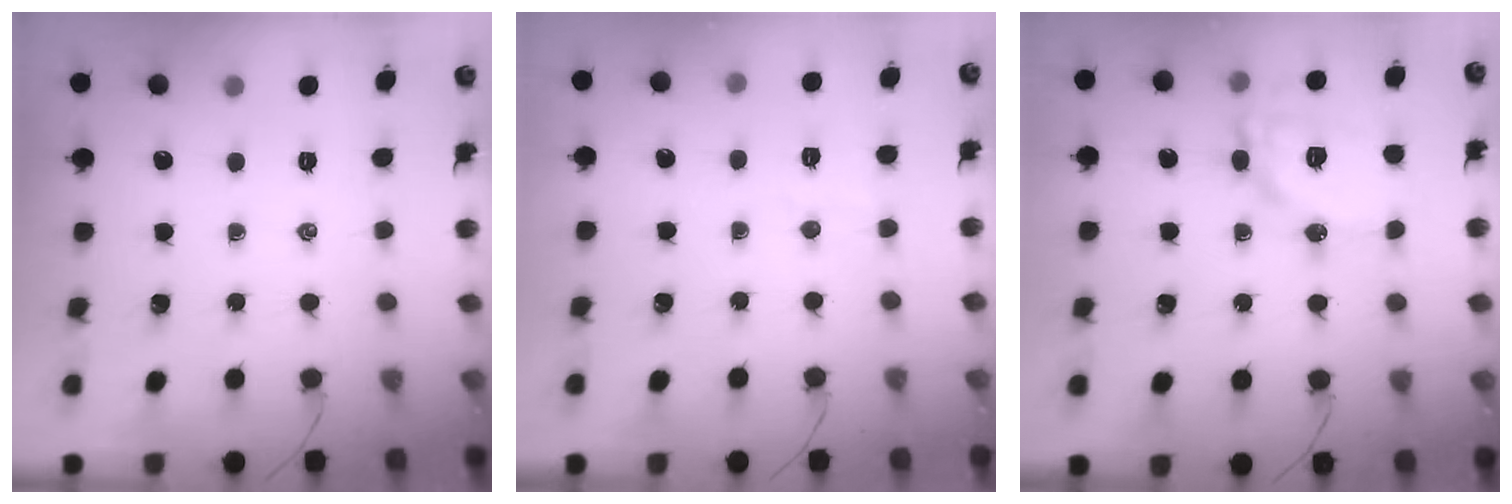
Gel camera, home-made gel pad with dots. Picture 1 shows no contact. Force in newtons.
{"total": 3.2, "press": 3.1, "slide": 0.8}
{"total": 14.7, "press": 14.6, "slide": 1.8}